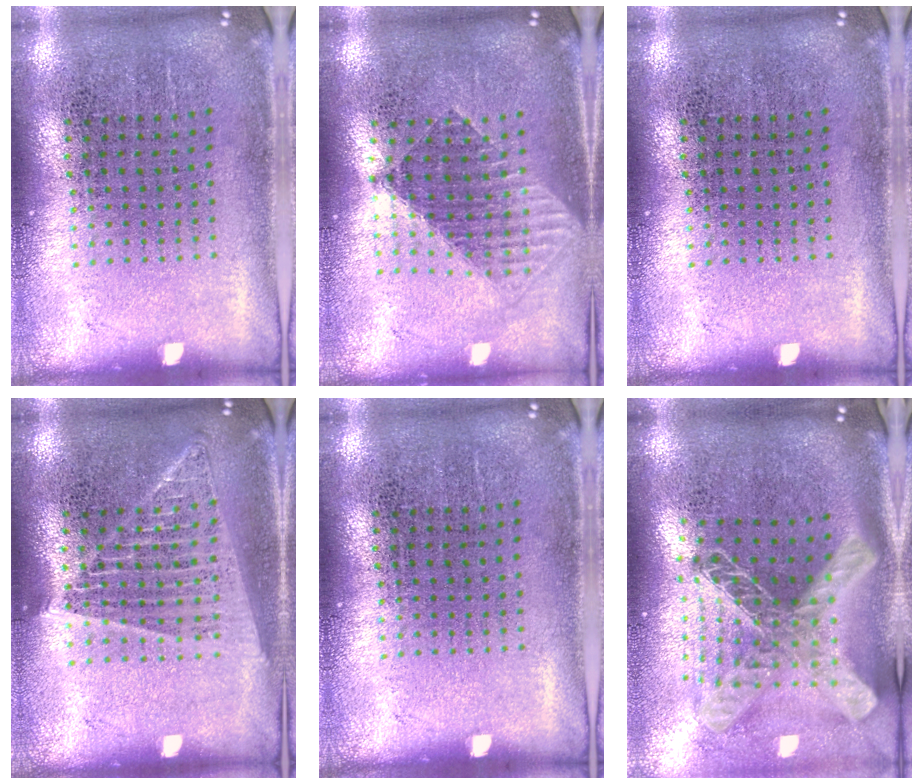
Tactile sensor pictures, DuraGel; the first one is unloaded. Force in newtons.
{"total": 1.5, "press": 1.3, "slide": 0.9}
{"total": 0.0}
{"total": 1.5, "press": 1.4, "slide": 0.6}
{"total": 0.0}
{"total": 2.9, "press": 2.0, "slide": 2.1}